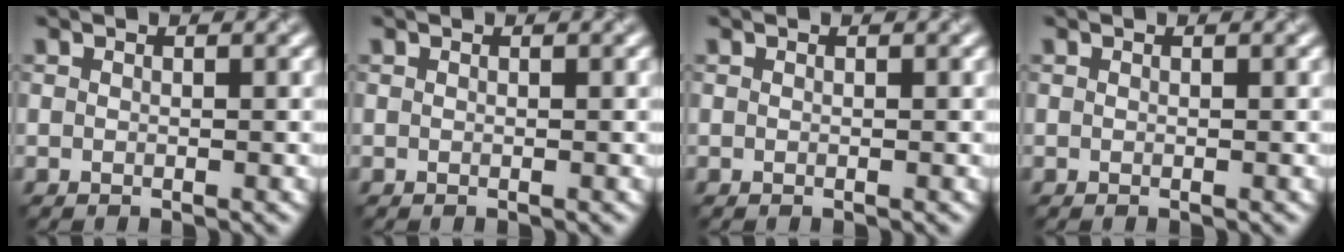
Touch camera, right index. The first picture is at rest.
{"total": 0.0}
{"total": 0.0}
{"total": 0.0}